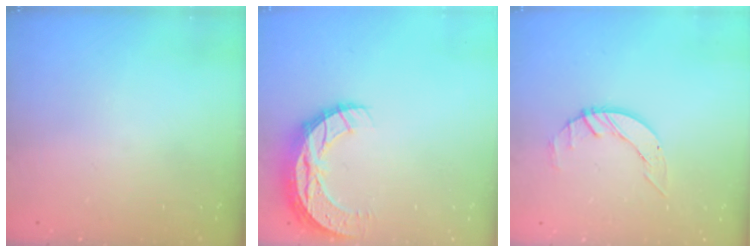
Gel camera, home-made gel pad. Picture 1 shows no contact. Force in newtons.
{"total": 11.7, "press": 11.6, "slide": 0.8}
{"total": 3.3, "press": 3.3, "slide": 0.4}